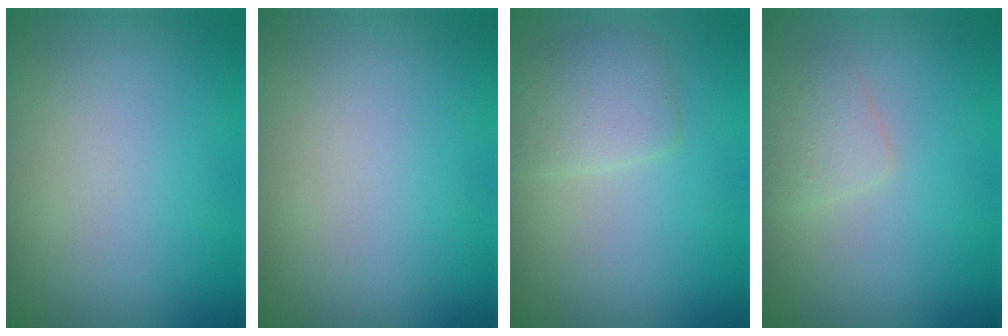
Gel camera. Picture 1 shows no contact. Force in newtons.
{"total": 0.0}
{"total": 2.4, "press": 2.4, "slide": 0.0}
{"total": 1.6, "press": 1.6, "slide": 0.1}